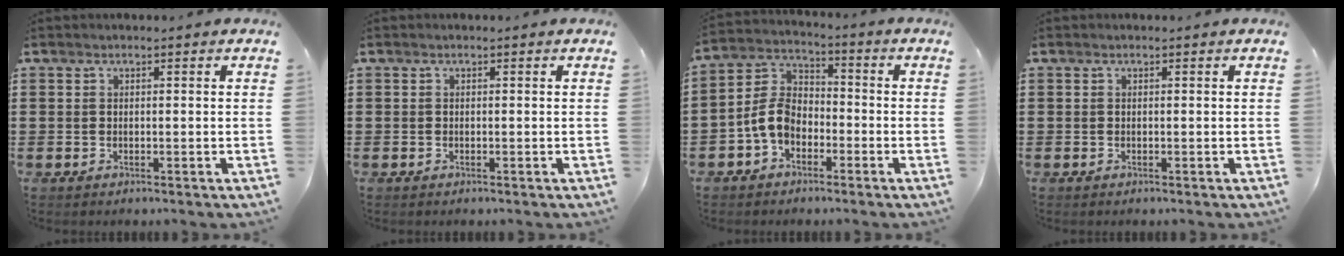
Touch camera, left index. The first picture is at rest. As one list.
[{"total": 0.0}, {"total": 6.8, "force": [-3.1, 4.5, 4.1], "torque": [-0.120, 0.004, -0.071]}, {"total": 0.0}]